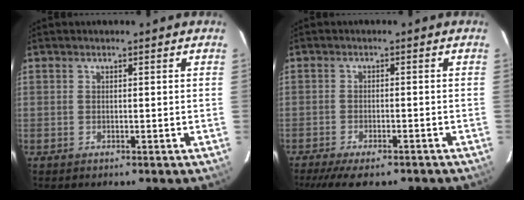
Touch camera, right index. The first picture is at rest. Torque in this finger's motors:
{"motor_torque": [1.10, -1.05, 0.47, 0.10]}